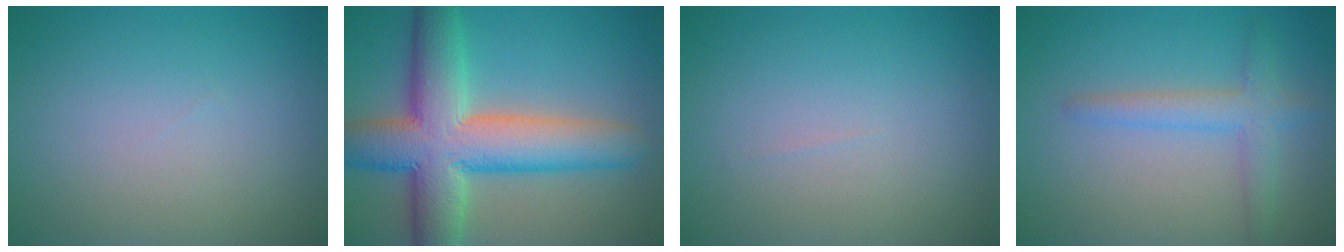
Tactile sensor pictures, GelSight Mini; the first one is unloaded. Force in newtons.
{"total": 11.1, "press": 11.1, "slide": 0.5}
{"total": 0.0}
{"total": 2.8, "press": 2.8, "slide": 0.2}